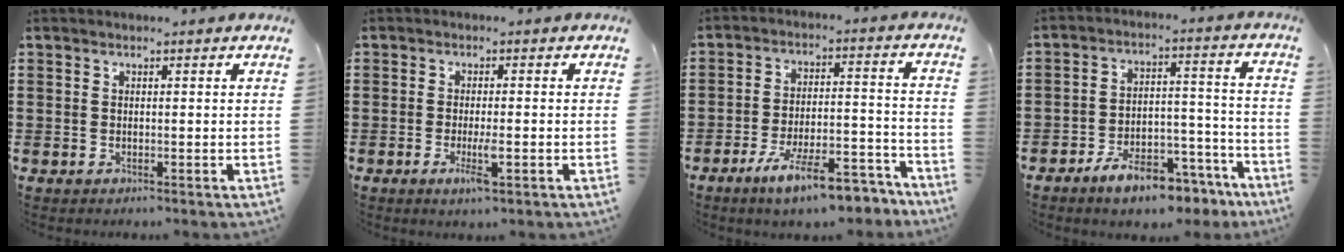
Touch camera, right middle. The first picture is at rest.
{"total": 3.7, "force": [-1.4, 0.7, 3.3], "torque": [-0.061, -0.004, -0.025]}
{"total": 10.9, "force": [-8.5, 1.9, 6.5], "torque": [-0.109, 0.025, -0.159]}
{"total": 8.6, "force": [-7.3, 2.5, 3.9], "torque": [-0.061, 0.030, -0.134]}